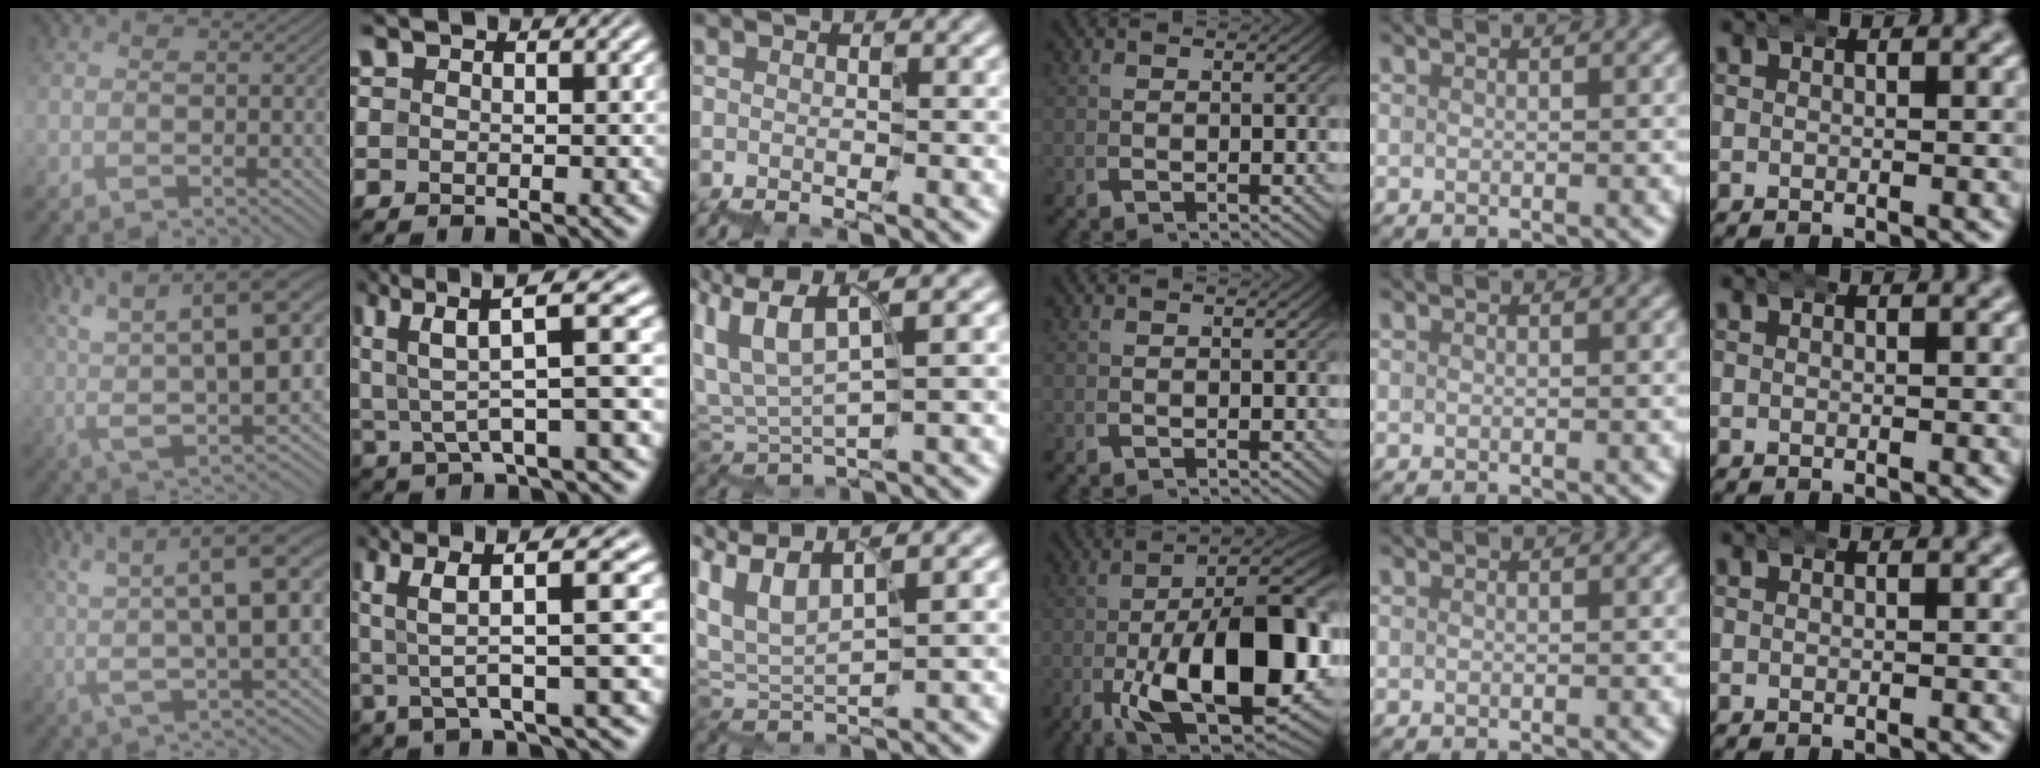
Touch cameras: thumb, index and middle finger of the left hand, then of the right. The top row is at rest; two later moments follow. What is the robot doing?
{"motion": "wrap", "object": "bubble wrap"}